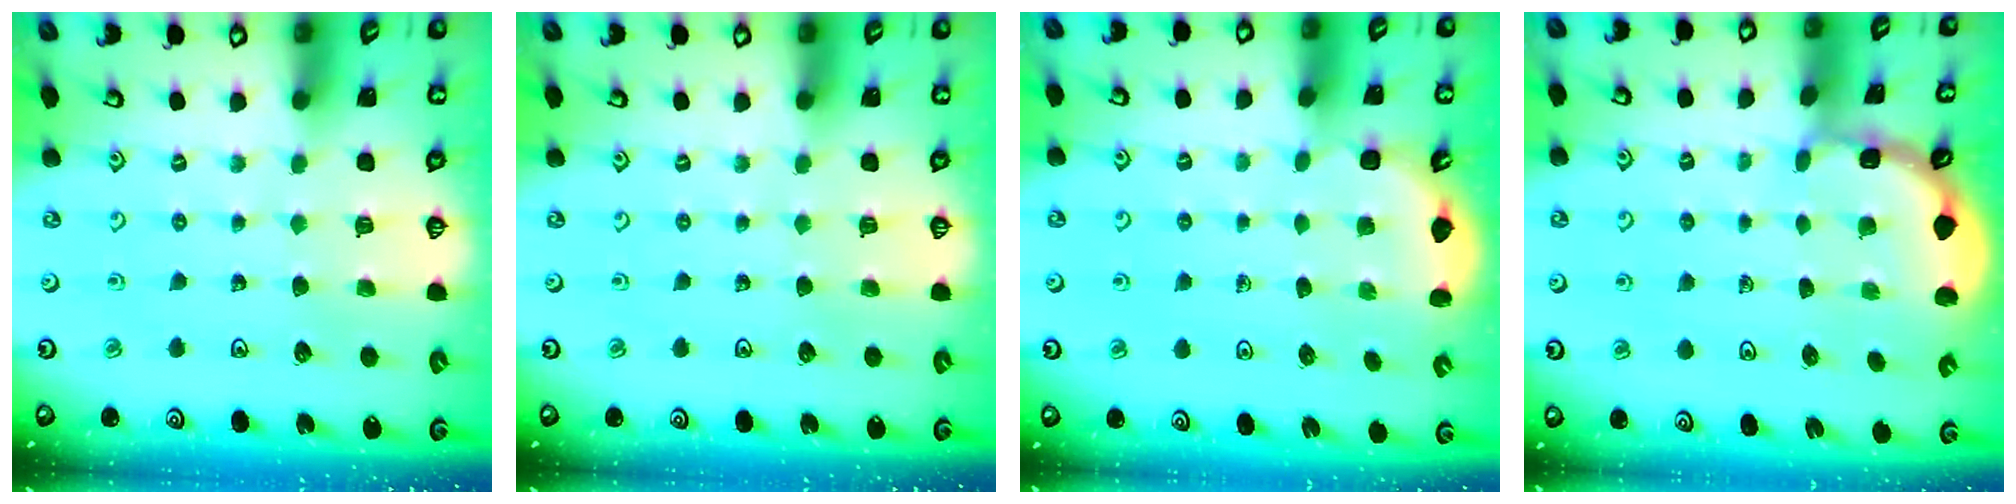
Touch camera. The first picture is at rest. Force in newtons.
{"total": 0.0}
{"total": 2.5, "press": 2.1, "slide": 1.5}
{"total": 1.9, "press": 1.9, "slide": 0.2}